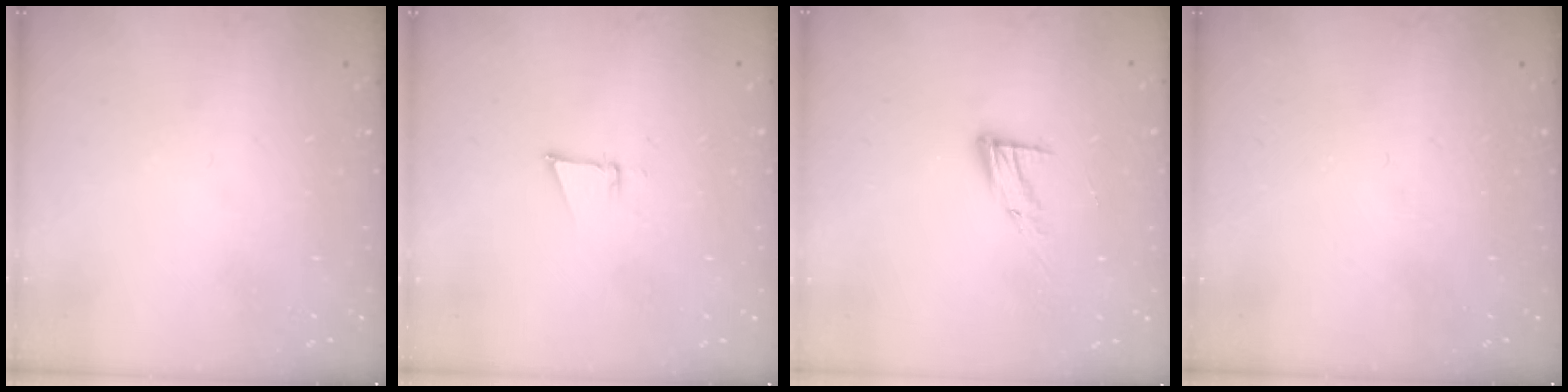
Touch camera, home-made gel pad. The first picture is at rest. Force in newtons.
{"total": 2.7, "press": 2.6, "slide": 0.8}
{"total": 8.2, "press": 8.2, "slide": 0.9}
{"total": 0.0}